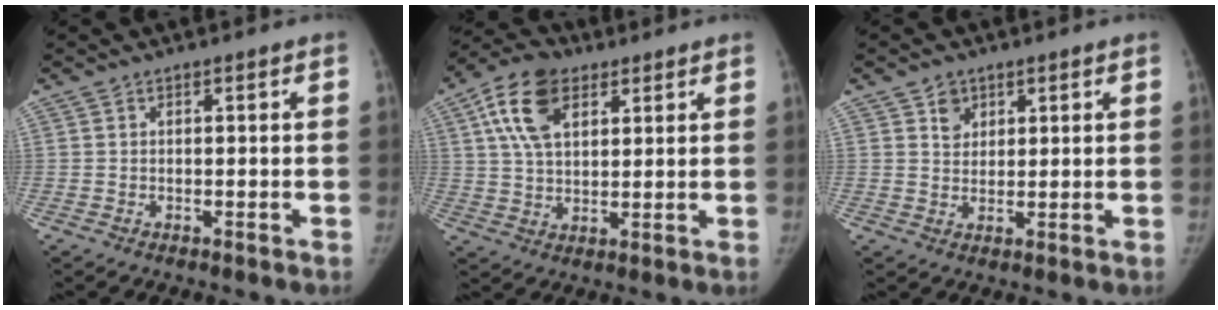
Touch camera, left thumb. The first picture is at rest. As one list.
[{"total": 12.0, "force": [5.0, 7.1, 8.2], "torque": [-0.140, 0.000, 0.088]}, {"total": 3.5, "force": [1.9, 2.7, 1.0], "torque": [0.006, -0.012, 0.034]}]